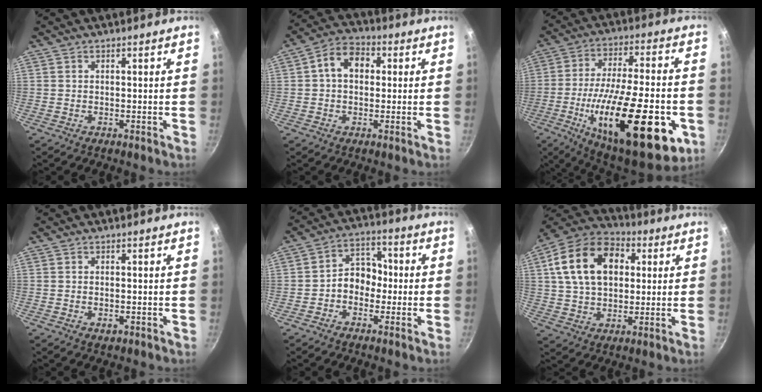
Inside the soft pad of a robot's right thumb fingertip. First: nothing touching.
{"total": 8.1, "force": [1.3, 5.9, 5.3], "torque": [-0.064, 0.020, 0.007]}
{"total": 30.8, "force": [-9.4, 11.2, 27.1], "torque": [-0.397, 0.012, -0.138]}
{"total": 1.4, "force": [-0.5, 0.9, 1.0], "torque": [-0.015, 0.000, -0.007]}
{"total": 7.2, "force": [-1.3, 5.8, 4.2], "torque": [-0.020, 0.031, -0.035]}
{"total": 18.2, "force": [4.5, 12.6, 12.4], "torque": [-0.196, 0.017, 0.065]}